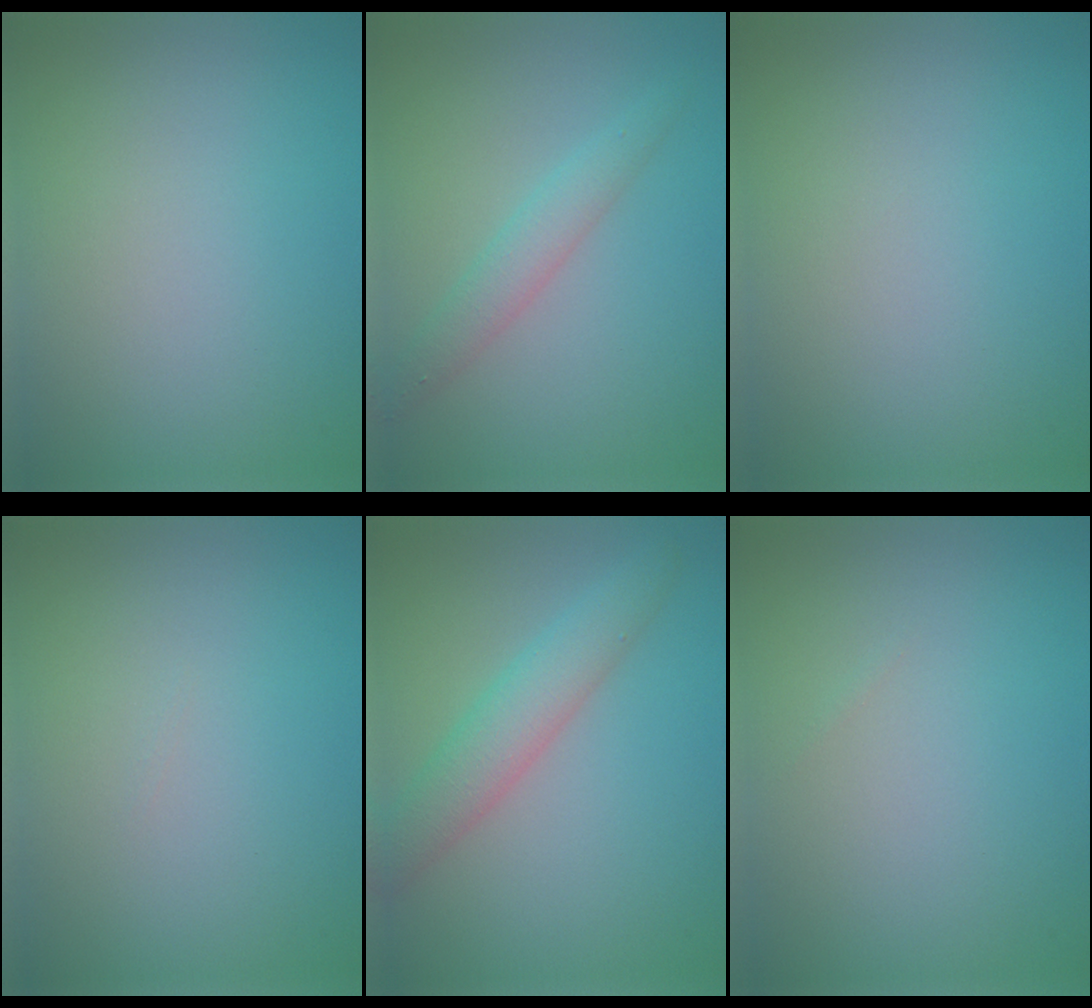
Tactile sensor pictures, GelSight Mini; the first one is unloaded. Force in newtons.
{"total": 2.3, "press": 2.3, "slide": 0.1}
{"total": 0.0}
{"total": 0.0}
{"total": 4.2, "press": 4.2, "slide": 0.1}
{"total": 0.0}